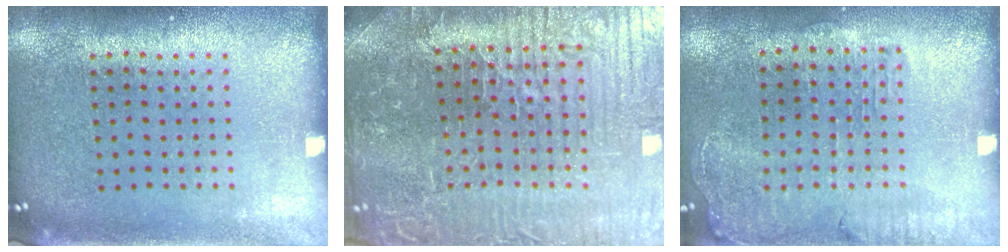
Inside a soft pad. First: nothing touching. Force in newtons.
{"total": 5.5, "press": 5.3, "slide": 1.4}
{"total": 1.4, "press": 1.4, "slide": 0.4}